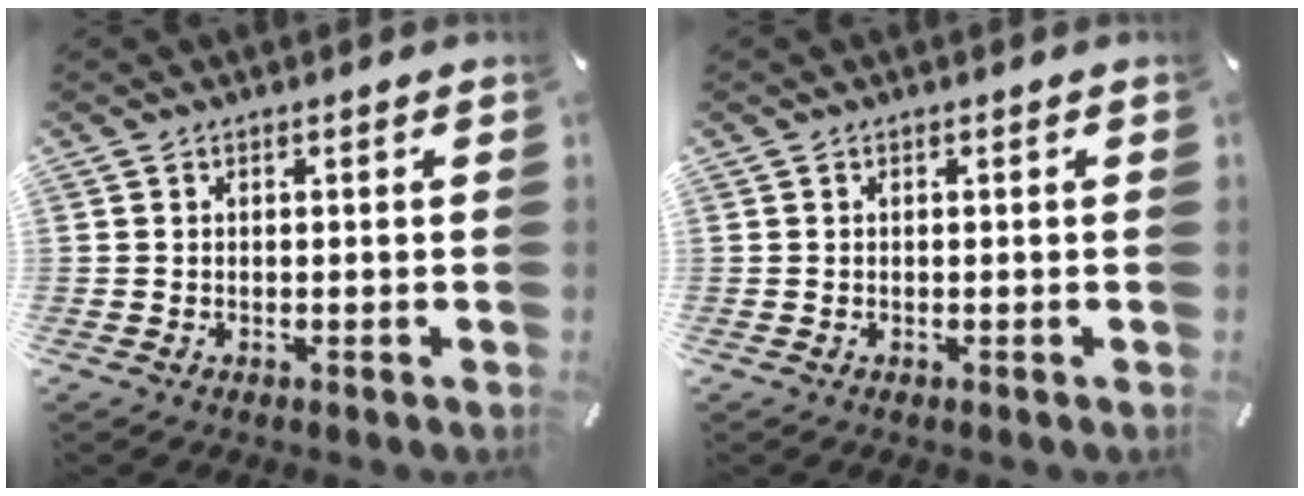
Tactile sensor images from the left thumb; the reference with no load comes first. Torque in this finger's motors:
{"motor_torque": [0.00, 0.00, -0.01, 0.01, 0.00]}